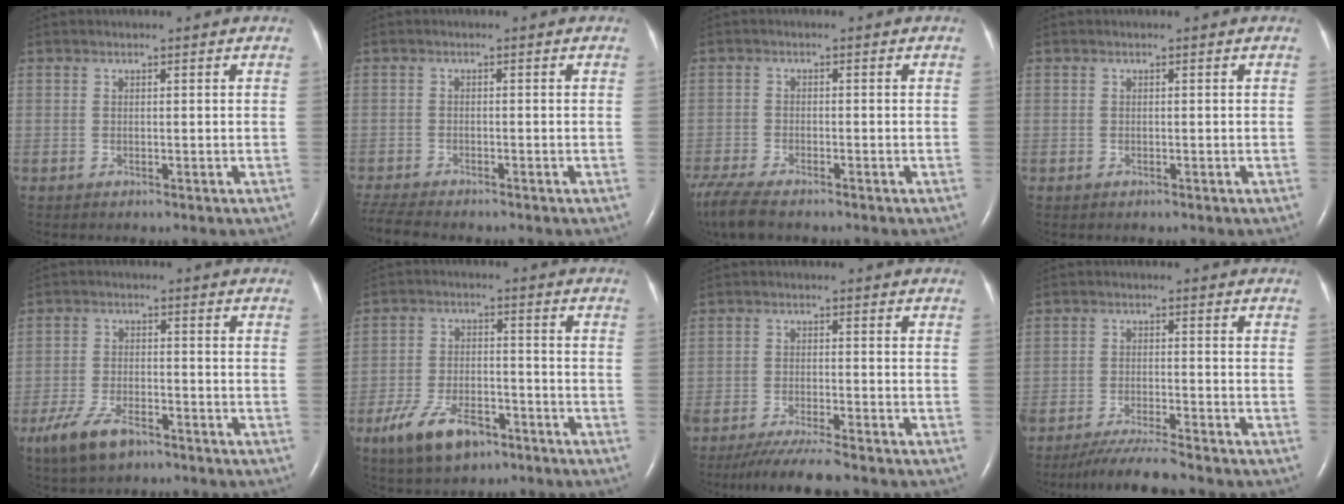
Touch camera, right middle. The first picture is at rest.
{"total": 5.6, "force": [-5.1, 0.9, 2.3], "torque": [-0.044, -0.013, -0.086]}
{"total": 8.6, "force": [-6.9, 2.1, 4.7], "torque": [-0.093, -0.022, -0.123]}
{"total": 0.8, "force": [-0.7, 0.3, 0.1], "torque": [-0.004, -0.001, -0.013]}
{"total": 7.2, "force": [-4.8, 2.7, 4.6], "torque": [-0.102, -0.009, -0.086]}
{"total": 9.6, "force": [-6.0, 4.3, 6.2], "torque": [-0.128, -0.003, -0.104]}
{"total": 7.2, "force": [-6.2, -0.1, 3.6], "torque": [-0.058, -0.022, -0.104]}
{"total": 6.4, "force": [-5.8, -0.6, 2.6], "torque": [-0.045, -0.024, -0.103]}